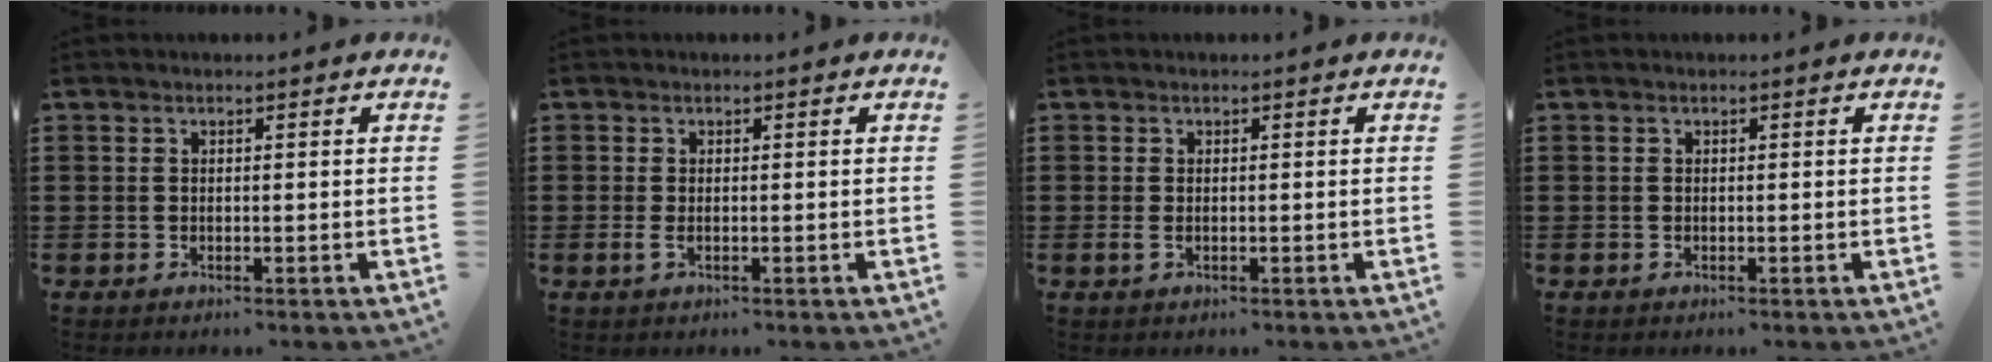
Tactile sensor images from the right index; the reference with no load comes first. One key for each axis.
{"total": 0.9, "fx": -0.1, "fy": 0.2, "fz": 0.9, "tx": -0.024, "ty": -0.006, "tz": -0.004}
{"total": 0.8, "fx": -0.1, "fy": 0.2, "fz": 0.8, "tx": -0.022, "ty": -0.004, "tz": -0.004}
{"total": 0.0}